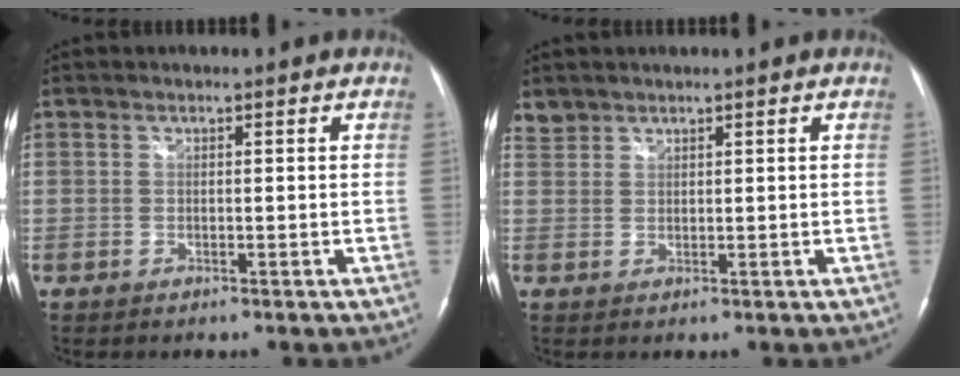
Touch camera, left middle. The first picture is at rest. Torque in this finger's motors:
{"motor_torque": [-0.13, -0.19, 0.01, 0.01]}